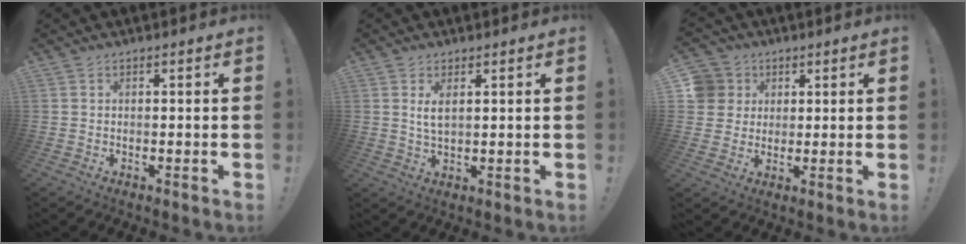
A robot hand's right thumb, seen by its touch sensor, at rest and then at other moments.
{"total": 3.5, "force": [1.1, 1.2, 3.1], "torque": [-0.055, -0.005, 0.018]}
{"total": 7.6, "force": [1.9, 7.2, 1.5], "torque": [-0.031, -0.006, 0.041]}